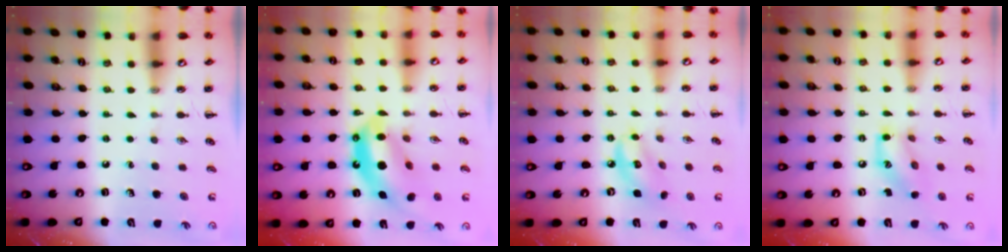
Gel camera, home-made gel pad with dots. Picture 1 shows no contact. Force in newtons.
{"total": 14.2, "press": 13.7, "slide": 4.0}
{"total": 7.5, "press": 7.5, "slide": 0.3}
{"total": 10.7, "press": 10.6, "slide": 0.6}